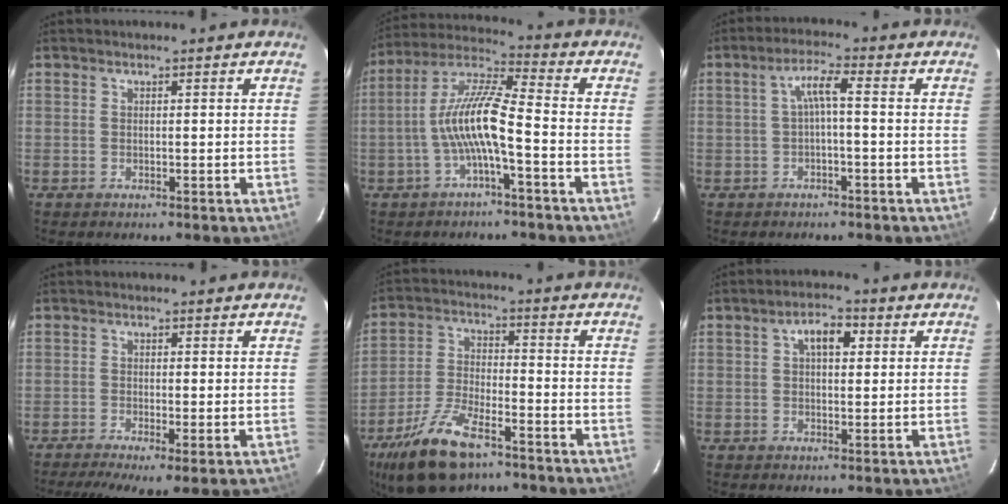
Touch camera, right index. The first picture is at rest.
{"total": 10.2, "force": [-3.0, 1.2, 9.7], "torque": [-0.208, 0.014, -0.058]}
{"total": 3.7, "force": [-0.6, 0.3, 3.7], "torque": [-0.073, 0.009, -0.008]}
{"total": 6.1, "force": [-3.4, 1.1, 4.9], "torque": [-0.100, -0.017, -0.053]}
{"total": 14.2, "force": [-9.7, 5.5, 8.8], "torque": [-0.194, -0.018, -0.183]}
{"total": 5.0, "force": [1.5, 2.7, 3.9], "torque": [-0.062, 0.018, 0.026]}